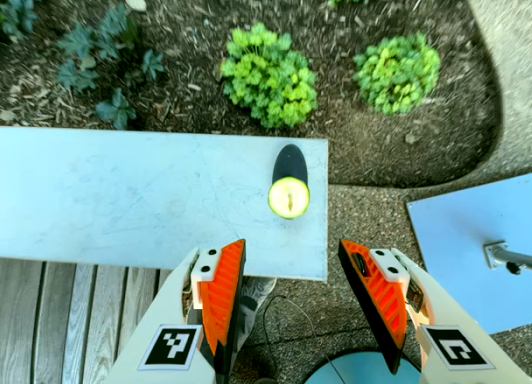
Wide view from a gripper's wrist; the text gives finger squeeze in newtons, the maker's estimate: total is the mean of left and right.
{"total": 0.0}